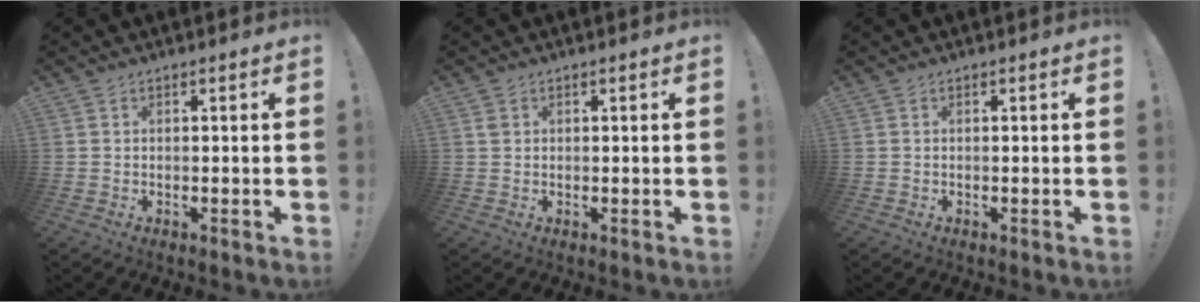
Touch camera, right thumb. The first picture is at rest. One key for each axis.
{"total": 1.3, "fx": 0.7, "fy": 1.0, "fz": 0.4, "tx": -0.008, "ty": 0.001, "tz": 0.013}
{"total": 0.0}